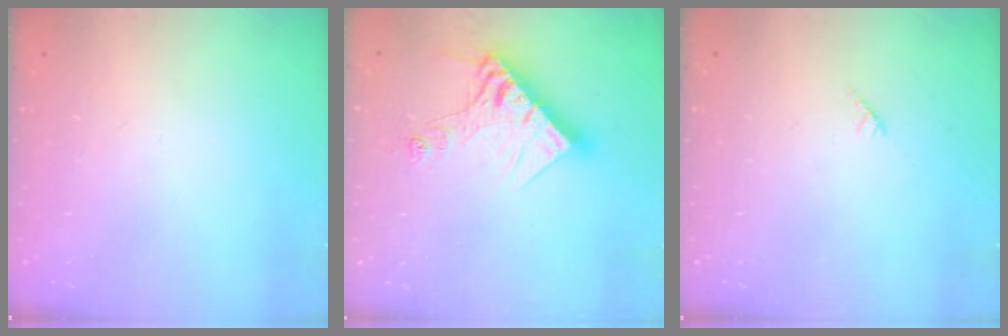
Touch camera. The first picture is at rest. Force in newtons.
{"total": 13.3, "press": 13.2, "slide": 1.7}
{"total": 2.7, "press": 2.7, "slide": 0.2}